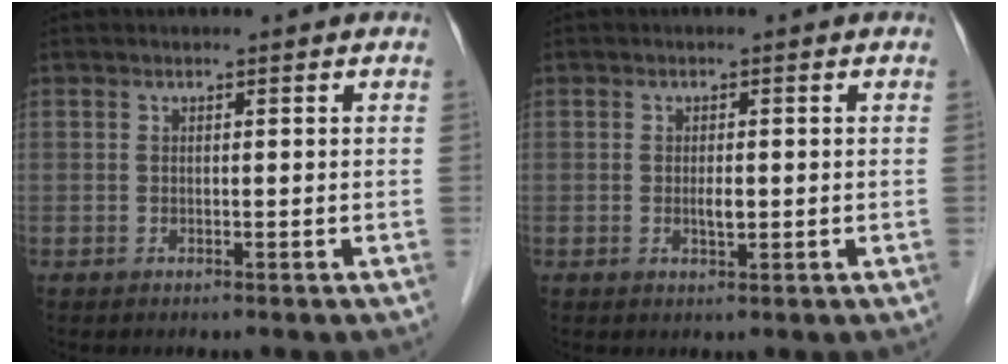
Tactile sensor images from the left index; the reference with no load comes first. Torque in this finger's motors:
{"motor_torque": [0.14, 0.11, 0.01, 0.02]}